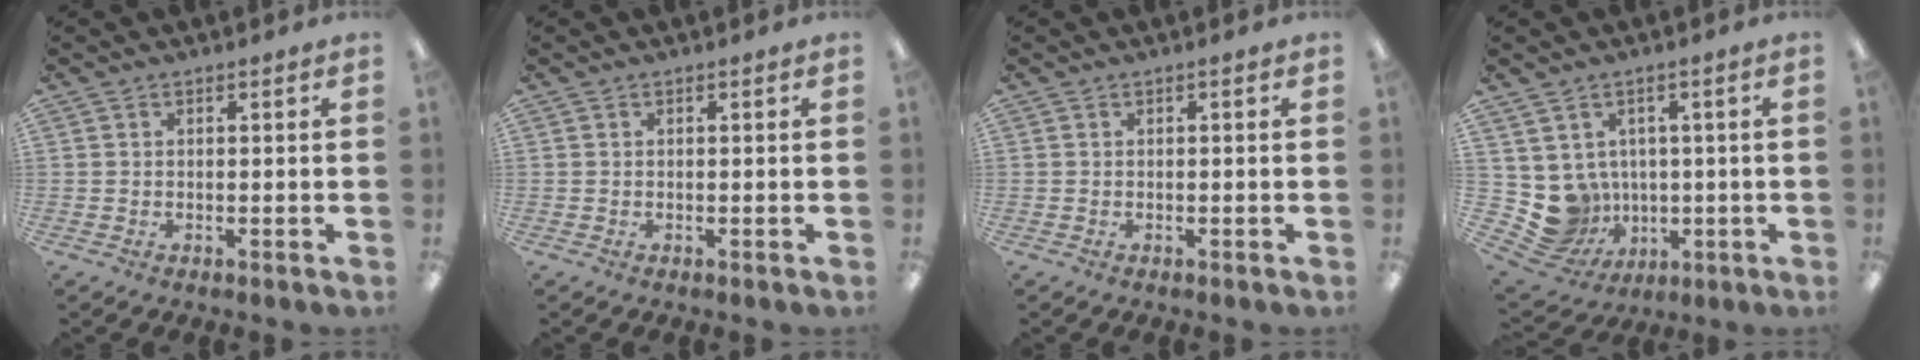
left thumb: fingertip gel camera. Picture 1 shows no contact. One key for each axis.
{"total": 0.0}
{"total": 0.0}
{"total": 8.9, "fx": 0.6, "fy": 8.6, "fz": 2.3, "tx": -0.092, "ty": -0.022, "tz": 0.020}